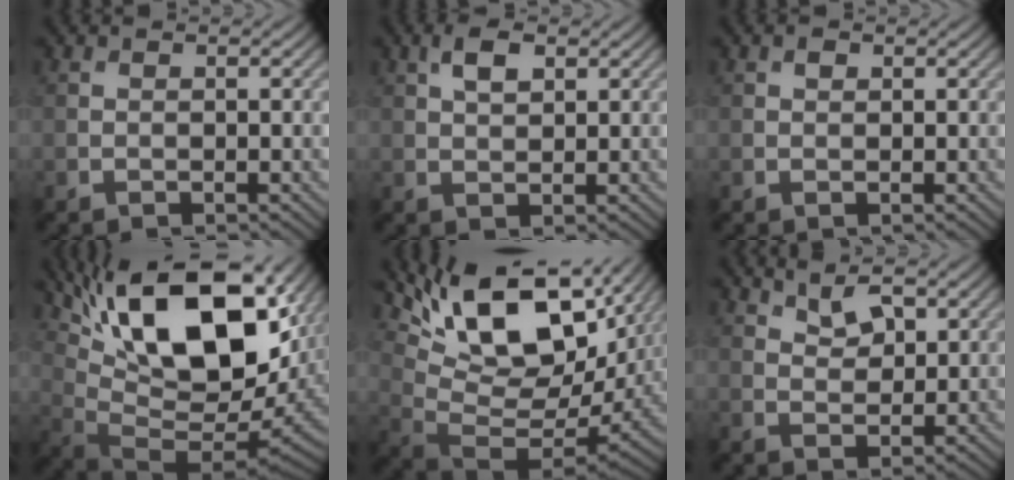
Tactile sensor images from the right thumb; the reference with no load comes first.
{"total": 3.1, "force": [1.5, 1.6, 2.3], "torque": [-0.047, 0.004, 0.028]}
{"total": 0.7, "force": [0.4, 0.4, 0.3], "torque": [-0.004, -0.003, 0.006]}
{"total": 20.3, "force": [8.2, 8.4, 16.6], "torque": [-0.277, 0.026, 0.141]}
{"total": 18.0, "force": [7.5, 8.5, 14.0], "torque": [-0.257, 0.021, 0.130]}
{"total": 3.8, "force": [2.6, 1.6, 2.3], "torque": [-0.045, -0.004, 0.057]}